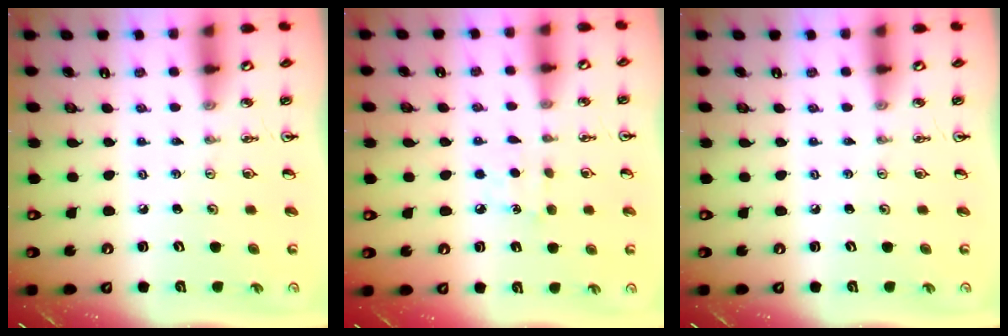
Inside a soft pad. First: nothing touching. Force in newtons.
{"total": 6.5, "press": 6.5, "slide": 0.8}
{"total": 0.0}